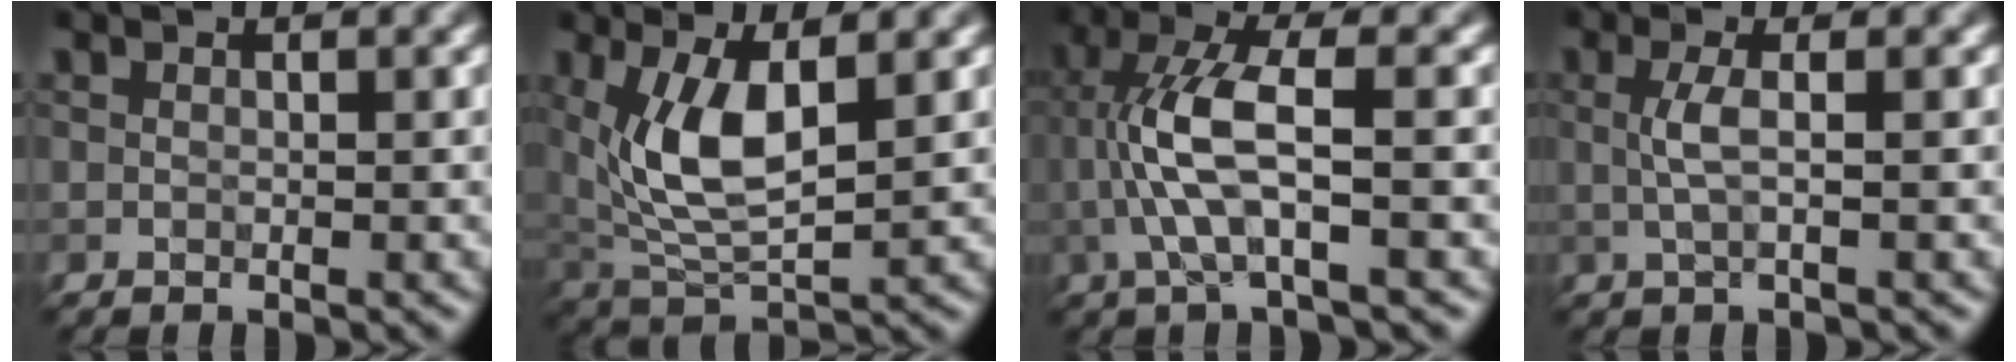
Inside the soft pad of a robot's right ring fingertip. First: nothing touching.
{"total": 6.7, "force": [1.5, 2.9, 5.9], "torque": [-0.128, -0.009, 0.036]}
{"total": 5.8, "force": [-0.7, 1.0, 5.6], "torque": [-0.124, 0.014, -0.014]}
{"total": 2.1, "force": [0.1, 0.5, 2.1], "torque": [-0.043, 0.003, 0.000]}